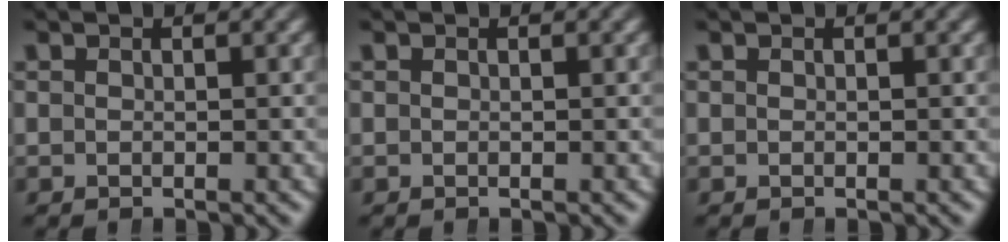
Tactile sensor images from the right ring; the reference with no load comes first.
{"total": 0.0}
{"total": 0.0}